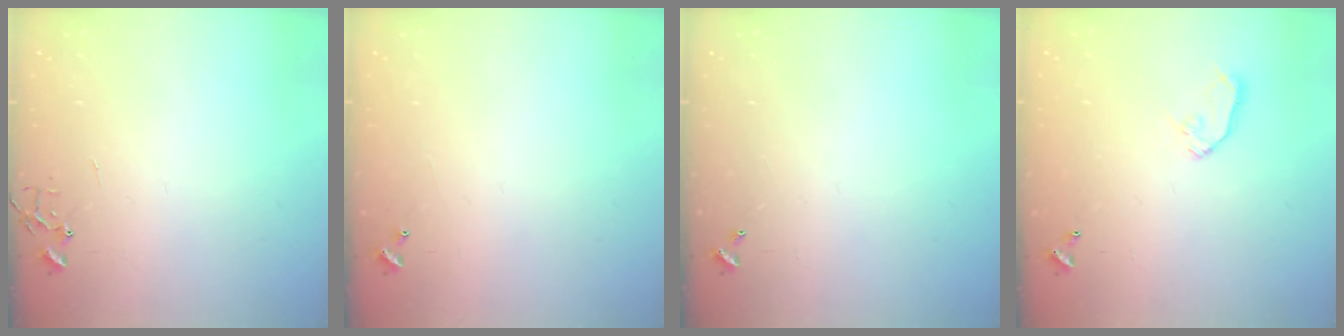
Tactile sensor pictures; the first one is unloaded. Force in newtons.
{"total": 3.7, "press": 3.6, "slide": 0.4}
{"total": 0.0}
{"total": 7.3, "press": 7.3, "slide": 0.4}